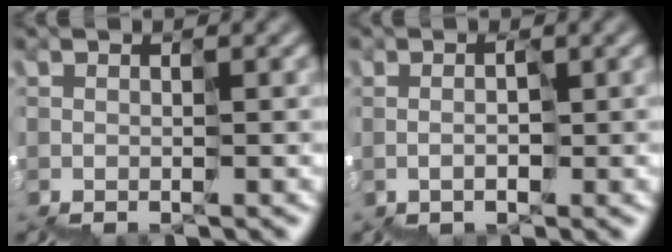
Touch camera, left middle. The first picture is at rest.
{"total": 0.0}